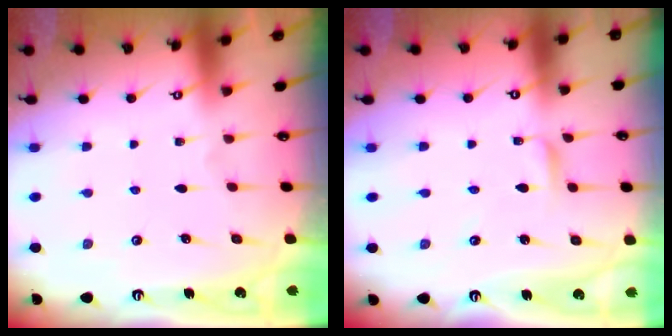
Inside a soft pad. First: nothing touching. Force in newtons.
{"total": 1.7, "press": 1.7, "slide": 0.1}